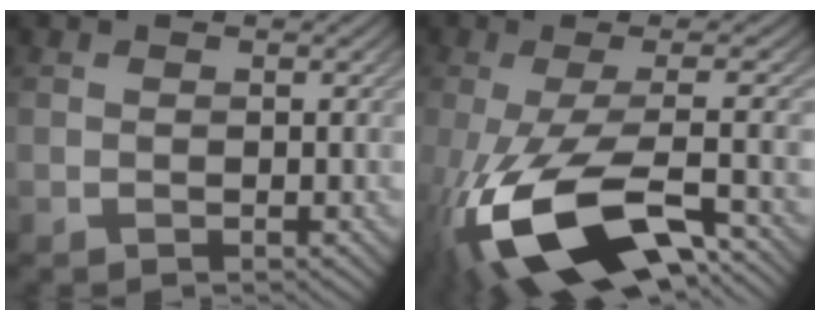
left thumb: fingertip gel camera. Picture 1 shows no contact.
{"total": 16.7, "force": [-7.1, 5.6, 14.0], "torque": [-0.282, -0.021, -0.117]}